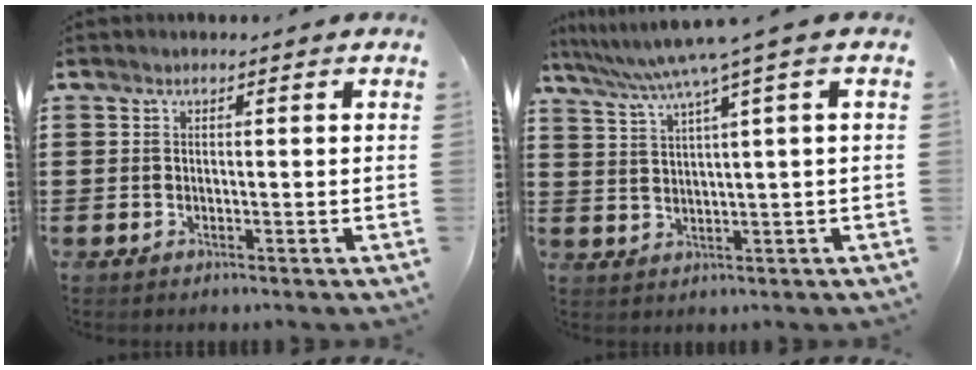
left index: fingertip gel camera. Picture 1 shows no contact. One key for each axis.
{"total": 6.7, "fx": 4.1, "fy": -1.1, "fz": 5.1, "tx": -0.114, "ty": -0.027, "tz": 0.063}